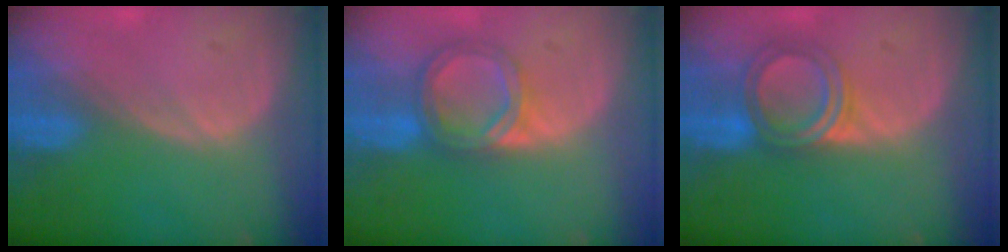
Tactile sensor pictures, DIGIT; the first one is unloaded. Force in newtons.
{"total": 6.4, "press": 5.6, "slide": 3.1}
{"total": 5.3, "press": 5.2, "slide": 0.4}